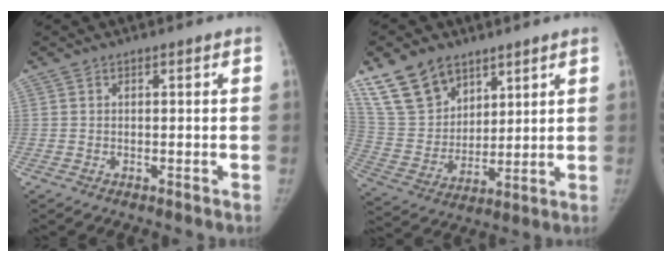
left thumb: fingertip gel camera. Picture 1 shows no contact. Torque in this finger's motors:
{"motor_torque": [1.13, 1.19, 1.02, -1.76, 0.07]}